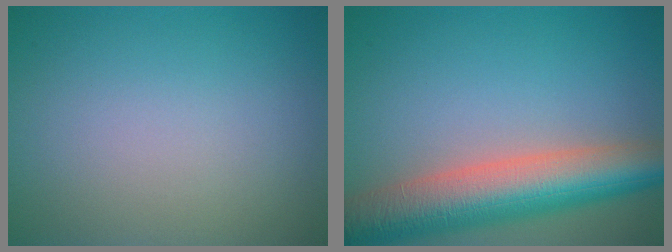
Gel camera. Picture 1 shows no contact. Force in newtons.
{"total": 9.3, "press": 9.2, "slide": 0.6}